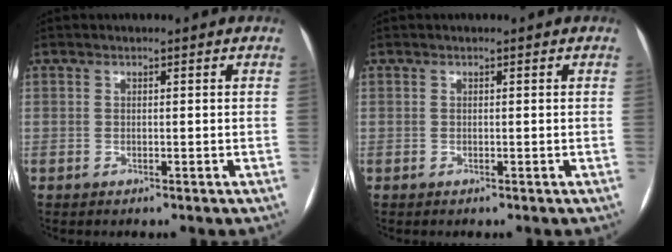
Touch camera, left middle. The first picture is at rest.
{"total": 0.0}